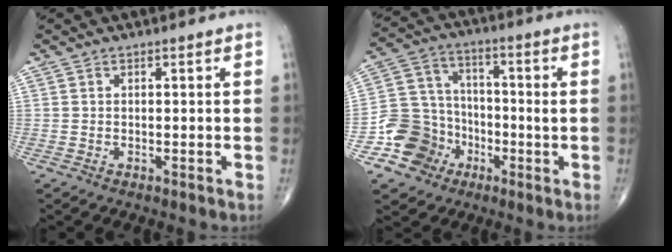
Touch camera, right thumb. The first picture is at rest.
{"total": 11.4, "force": [-4.6, 10.0, 3.0], "torque": [-0.021, 0.052, -0.082]}